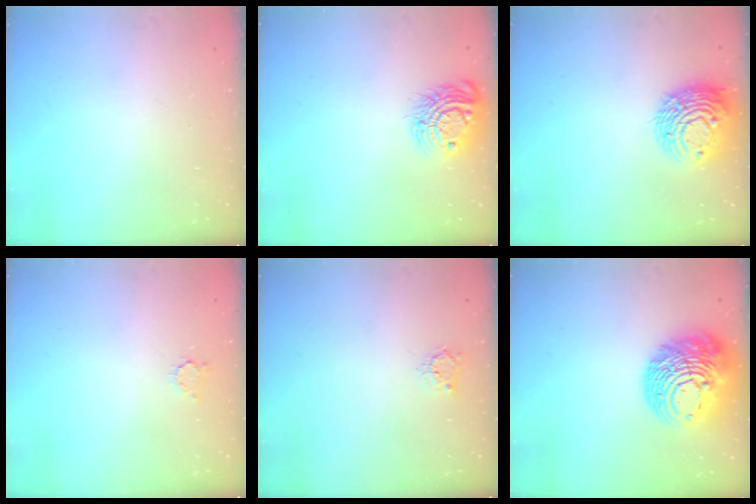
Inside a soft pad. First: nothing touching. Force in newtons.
{"total": 13.3, "press": 13.3, "slide": 0.9}
{"total": 12.2, "press": 12.1, "slide": 1.0}
{"total": 2.7, "press": 2.7, "slide": 0.3}
{"total": 3.3, "press": 3.3, "slide": 0.4}
{"total": 18.4, "press": 18.2, "slide": 2.1}